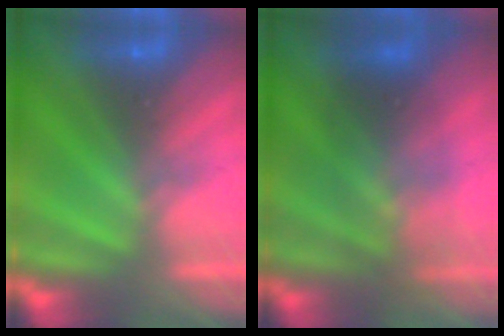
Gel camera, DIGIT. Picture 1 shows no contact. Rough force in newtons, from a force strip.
{"total": 1.7}